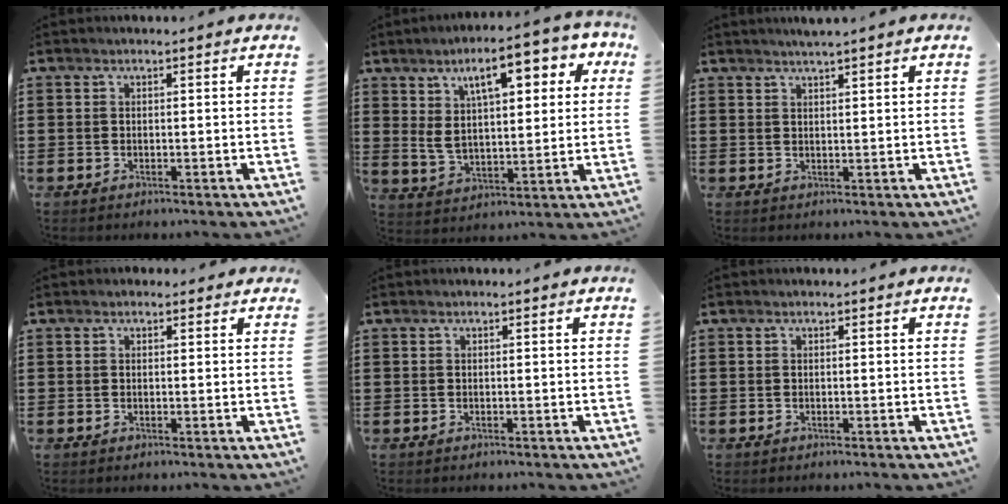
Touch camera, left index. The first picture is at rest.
{"total": 11.6, "force": [6.0, 4.3, 9.0], "torque": [-0.165, -0.009, 0.097]}
{"total": 1.7, "force": [1.6, -0.3, 0.6], "torque": [-0.014, 0.001, 0.031]}
{"total": 0.9, "force": [0.6, 0.7, 0.2], "torque": [-0.006, 0.006, 0.010]}
{"total": 0.0}
{"total": 0.0}